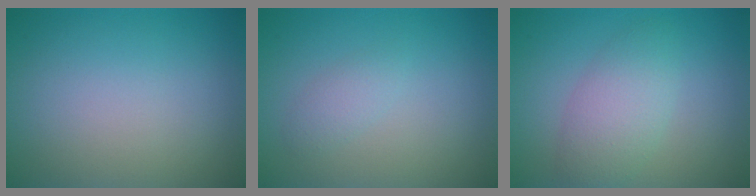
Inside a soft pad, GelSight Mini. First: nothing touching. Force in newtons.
{"total": 1.3, "press": 1.3, "slide": 0.1}
{"total": 3.8, "press": 3.8, "slide": 0.1}